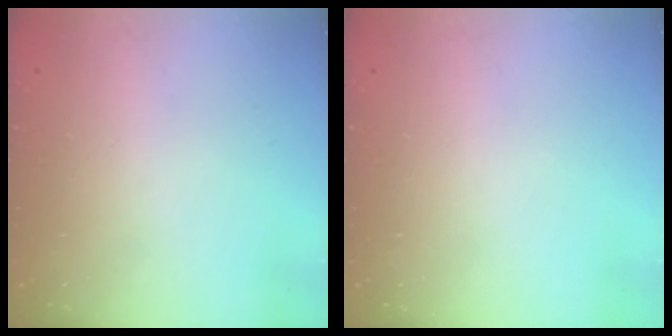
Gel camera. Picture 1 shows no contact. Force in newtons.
{"total": 0.0}